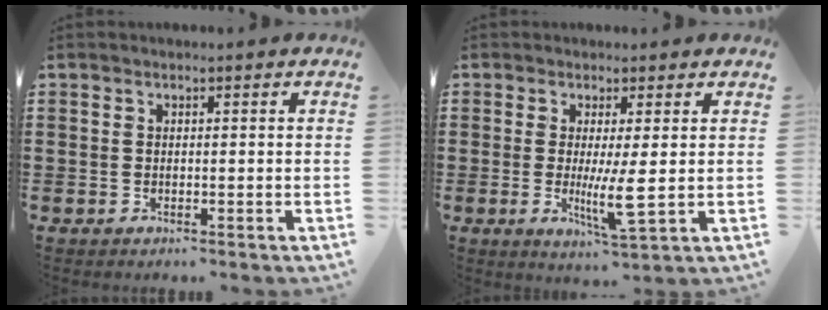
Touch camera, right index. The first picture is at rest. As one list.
[{"total": 5.4, "force": [-0.2, 0.3, 5.4], "torque": [-0.089, -0.017, -0.004]}]